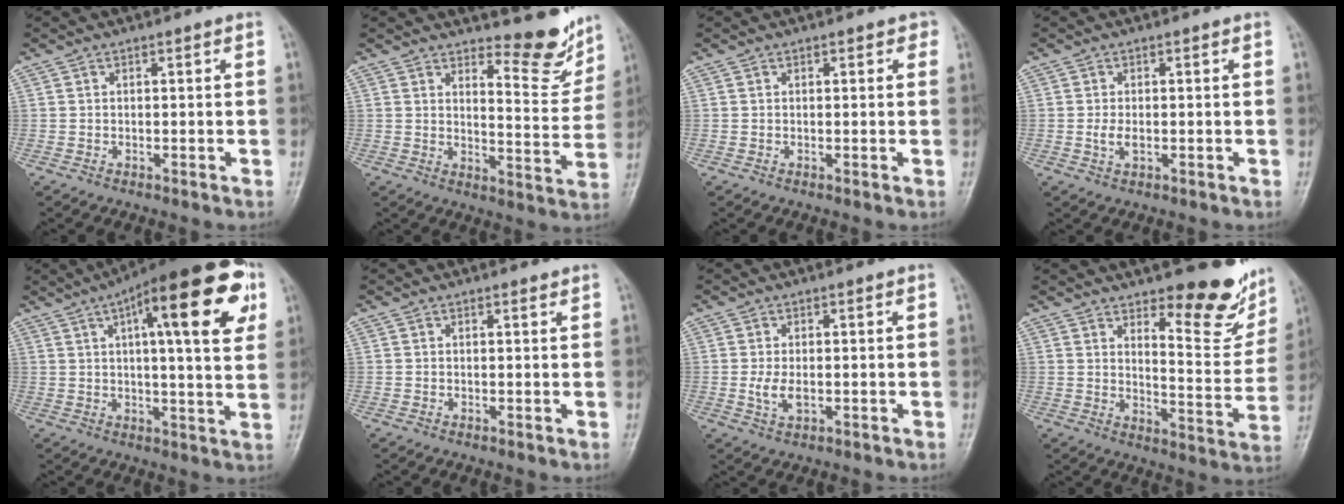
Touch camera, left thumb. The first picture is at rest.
{"total": 9.9, "force": [8.2, 3.0, 4.8], "torque": [-0.032, -0.075, 0.115]}
{"total": 1.5, "force": [0.6, 0.9, 1.0], "torque": [0.000, 0.002, 0.004]}
{"total": 2.2, "force": [-0.4, 1.2, 1.8], "torque": [-0.039, -0.002, -0.008]}
{"total": 21.2, "force": [8.2, 6.1, 18.6], "torque": [-0.244, 0.007, 0.106]}
{"total": 0.7, "force": [0.5, 0.2, 0.4], "torque": [-0.007, -0.003, 0.007]}
{"total": 3.3, "force": [-0.5, 1.8, 2.7], "torque": [-0.058, -0.005, -0.008]}
{"total": 14.9, "force": [10.3, 4.9, 9.6], "torque": [-0.071, -0.079, 0.147]}